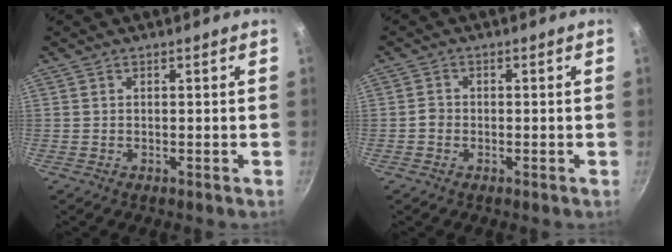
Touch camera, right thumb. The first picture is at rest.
{"total": 1.6, "force": [-0.7, 1.3, 0.5], "torque": [-0.003, 0.011, -0.013]}